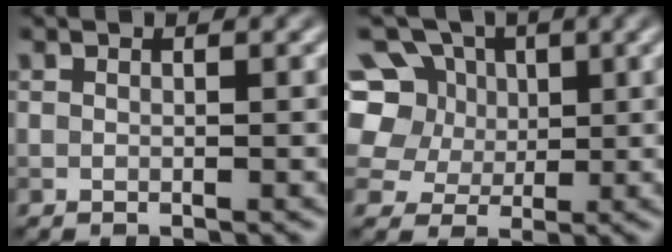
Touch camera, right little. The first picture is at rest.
{"total": 10.5, "force": [4.0, 8.3, 5.0], "torque": [-0.099, 0.027, 0.055]}